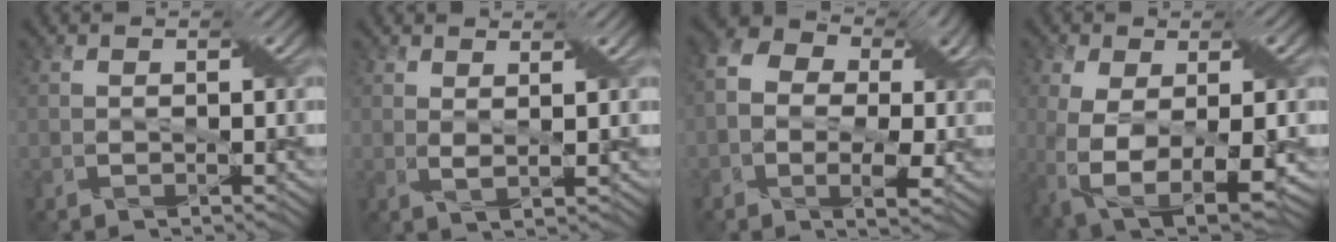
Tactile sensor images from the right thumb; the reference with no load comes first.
{"total": 2.0, "force": [1.2, 0.2, 1.5], "torque": [-0.036, 0.000, 0.023]}
{"total": 10.2, "force": [-0.1, 7.1, 7.3], "torque": [-0.148, 0.000, -0.005]}
{"total": 11.0, "force": [-2.4, 5.8, 9.0], "torque": [-0.199, -0.030, -0.028]}